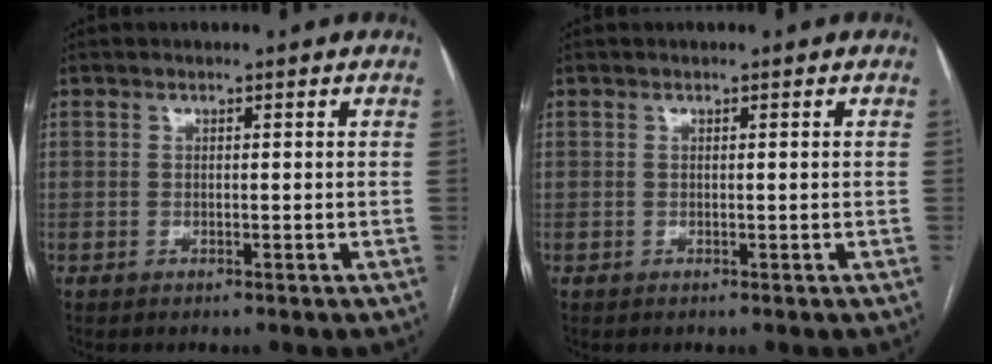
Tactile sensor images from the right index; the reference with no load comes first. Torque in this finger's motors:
{"motor_torque": [-0.06, -0.04, 0.04, 0.01]}